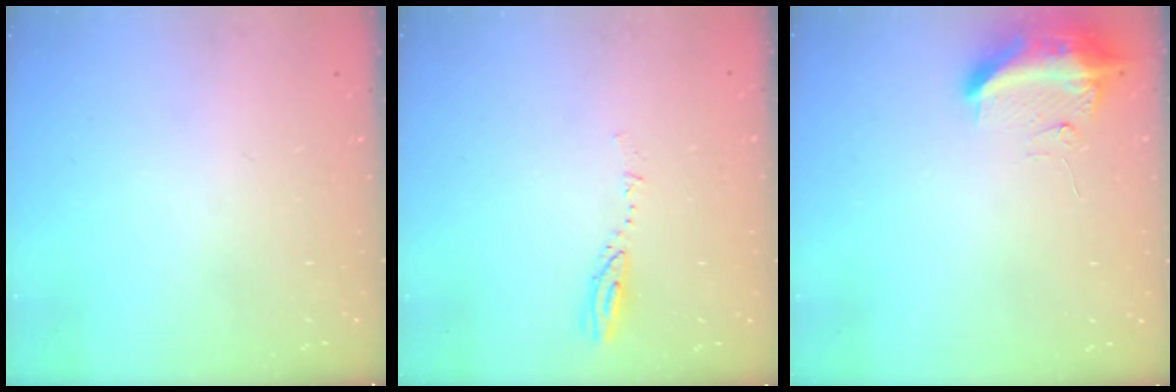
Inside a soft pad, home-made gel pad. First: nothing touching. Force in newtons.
{"total": 2.9, "press": 2.9, "slide": 0.3}
{"total": 10.4, "press": 10.4, "slide": 1.0}